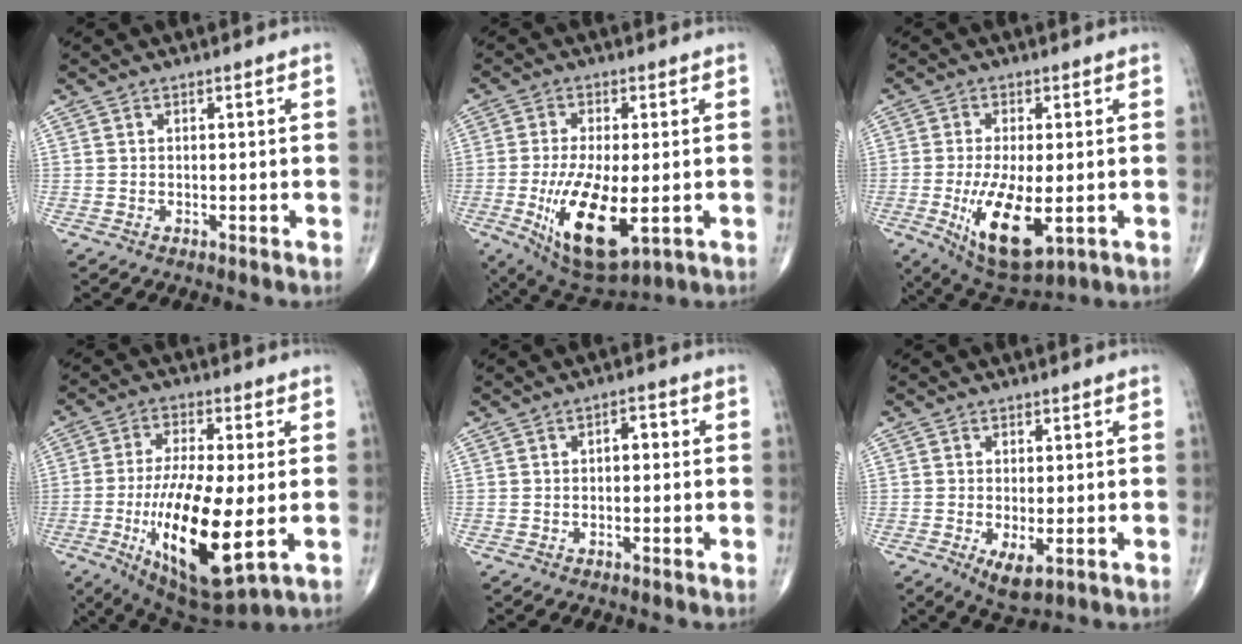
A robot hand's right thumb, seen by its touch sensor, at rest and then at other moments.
{"total": 15.0, "force": [-3.6, 6.1, 13.2], "torque": [-0.243, -0.020, -0.044]}
{"total": 12.9, "force": [-3.0, 5.3, 11.3], "torque": [-0.201, -0.021, -0.036]}
{"total": 18.8, "force": [-3.6, 5.9, 17.5], "torque": [-0.327, -0.020, -0.047]}
{"total": 2.8, "force": [0.2, 1.5, 2.3], "torque": [-0.025, 0.013, -0.002]}
{"total": 4.6, "force": [-1.2, 2.0, 4.0], "torque": [-0.069, -0.013, -0.013]}